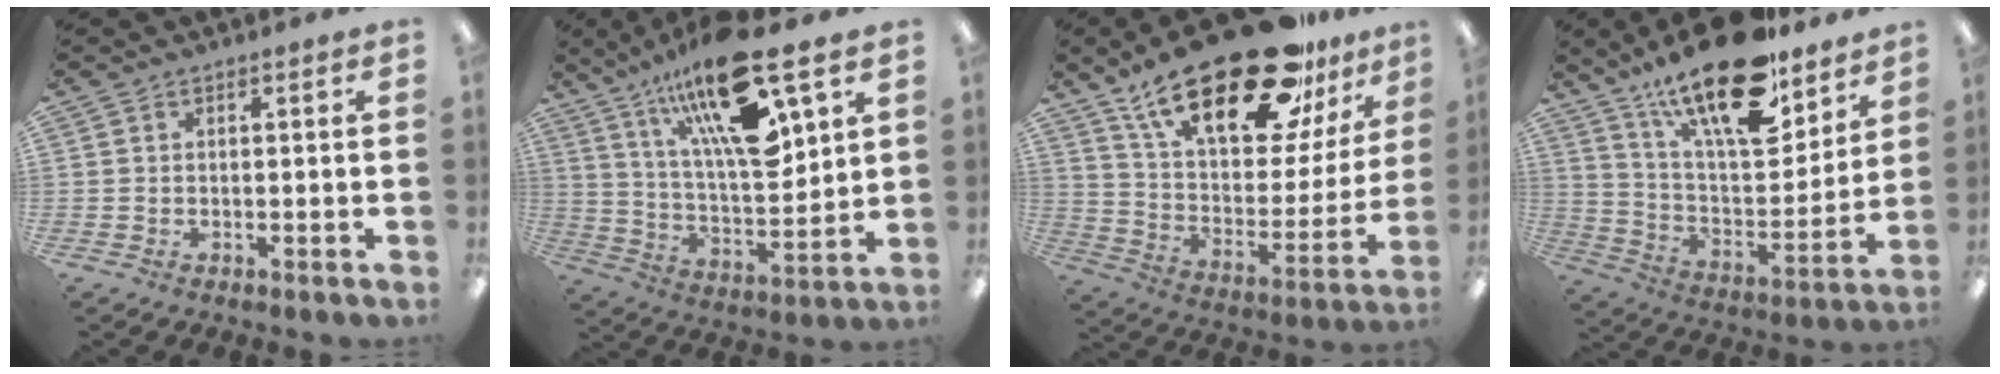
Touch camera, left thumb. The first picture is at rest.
{"total": 23.3, "force": [13.8, 7.4, 17.2], "torque": [-0.295, -0.070, 0.225]}
{"total": 29.5, "force": [20.4, 10.5, 18.5], "torque": [-0.302, -0.124, 0.341]}
{"total": 23.1, "force": [16.7, 8.1, 13.7], "torque": [-0.223, -0.106, 0.285]}